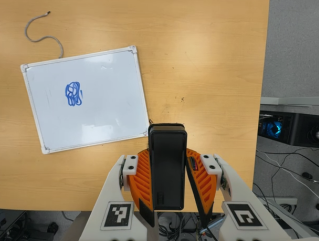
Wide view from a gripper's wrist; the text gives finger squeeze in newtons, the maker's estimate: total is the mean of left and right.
{"total": 5.7, "left": 4.7, "right": 6.7}